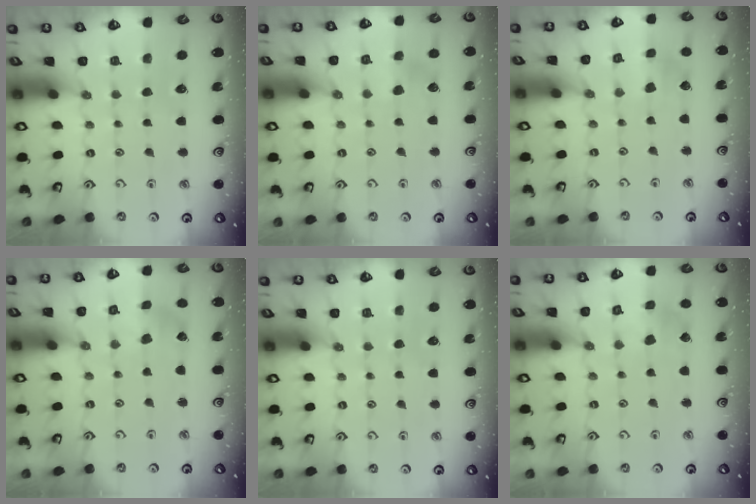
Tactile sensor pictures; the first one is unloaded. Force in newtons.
{"total": 5.3, "press": 5.3, "slide": 0.8}
{"total": 2.8, "press": 2.7, "slide": 0.6}
{"total": 1.2, "press": 1.2, "slide": 0.2}
{"total": 0.0}
{"total": 3.0, "press": 3.0, "slide": 0.4}